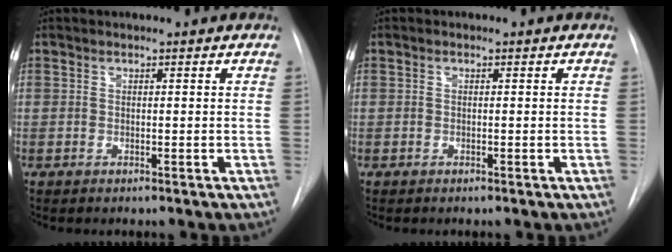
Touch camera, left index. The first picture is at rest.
{"total": 0.0}